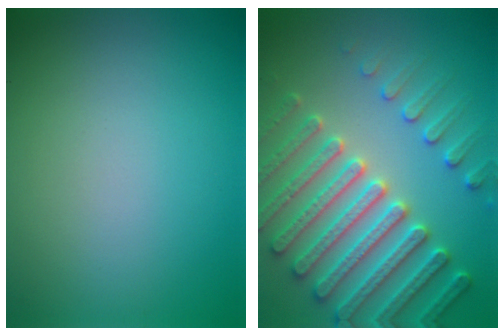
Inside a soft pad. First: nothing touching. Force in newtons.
{"total": 7.7, "press": 7.4, "slide": 1.9}